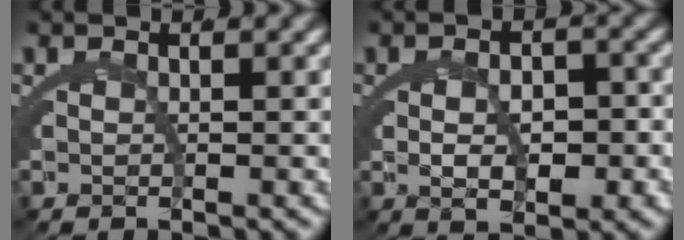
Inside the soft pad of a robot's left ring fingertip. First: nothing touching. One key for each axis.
{"total": 3.2, "fx": -0.7, "fy": 1.6, "fz": 2.6, "tx": -0.033, "ty": -0.006, "tz": -0.007}